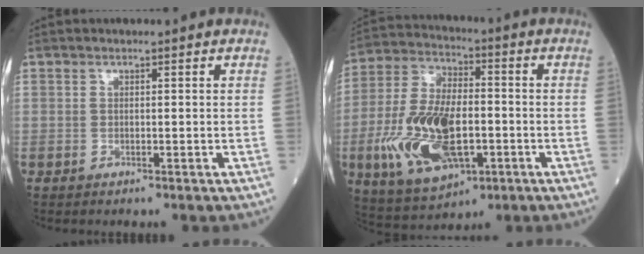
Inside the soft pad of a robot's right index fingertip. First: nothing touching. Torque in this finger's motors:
{"motor_torque": [0.79, -0.23, 0.95, 0.21]}